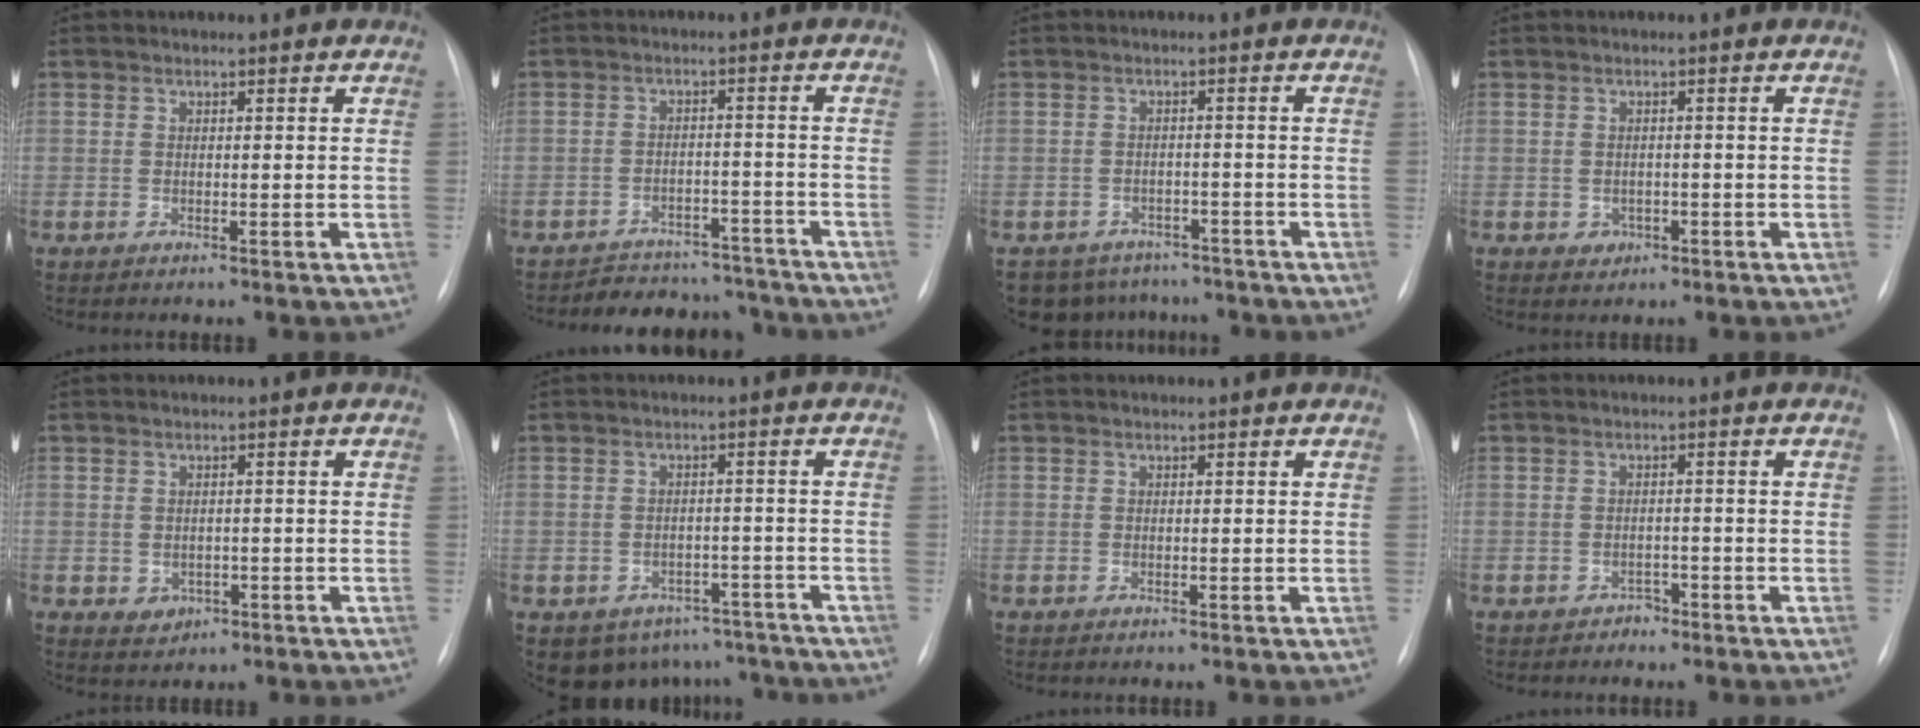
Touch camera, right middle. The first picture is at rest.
{"total": 10.5, "force": [-9.8, 3.9, 0.7], "torque": [0.003, 0.024, -0.125]}
{"total": 7.5, "force": [-6.2, 4.3, 0.4], "torque": [-0.002, 0.013, -0.077]}
{"total": 1.9, "force": [-0.8, 1.6, 0.5], "torque": [-0.005, 0.005, -0.005]}
{"total": 2.5, "force": [-0.7, 2.1, 1.0], "torque": [-0.012, 0.002, 0.001]}
{"total": 9.0, "force": [-6.8, 5.7, 1.3], "torque": [-0.004, 0.019, -0.079]}
{"total": 0.0}
{"total": 1.4, "force": [-1.1, 0.9, 0.0], "torque": [0.000, 0.003, -0.020]}